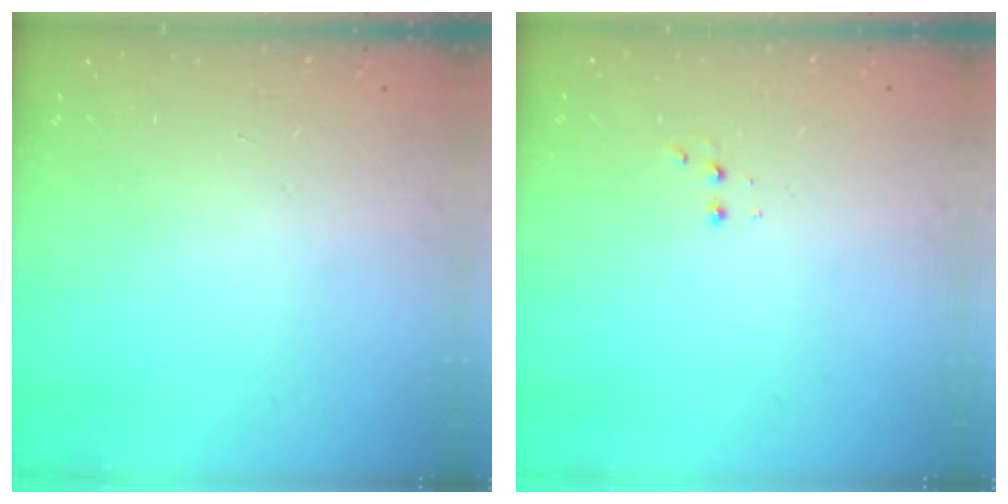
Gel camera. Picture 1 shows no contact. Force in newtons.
{"total": 2.4, "press": 2.2, "slide": 0.9}